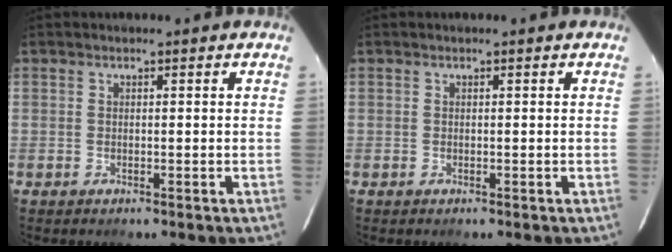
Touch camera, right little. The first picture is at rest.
{"total": 0.0}